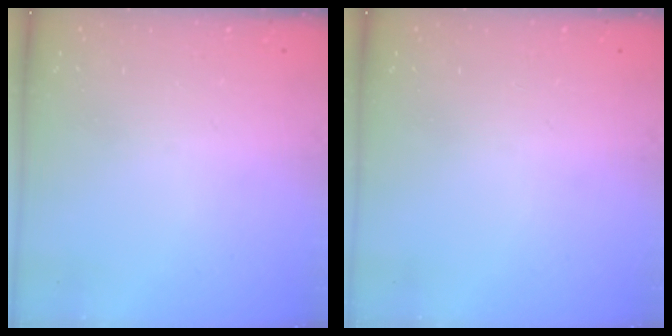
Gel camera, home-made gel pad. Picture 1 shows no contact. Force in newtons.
{"total": 0.0}